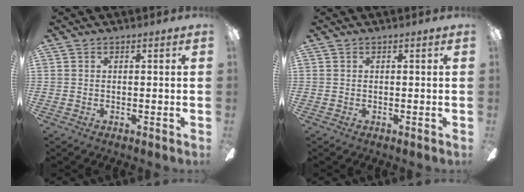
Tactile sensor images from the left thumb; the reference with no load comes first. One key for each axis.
{"total": 0.0}